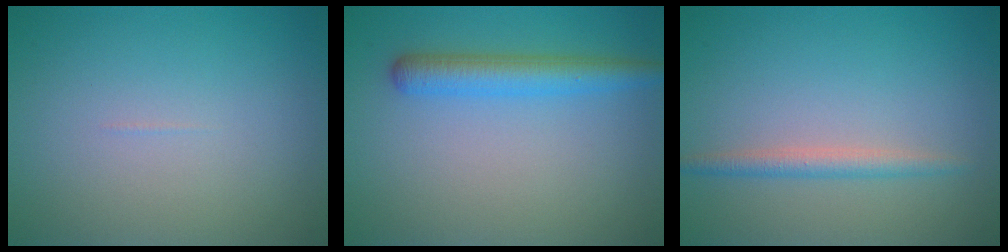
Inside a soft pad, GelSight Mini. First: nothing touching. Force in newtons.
{"total": 3.4, "press": 3.4, "slide": 0.2}
{"total": 1.8, "press": 1.8, "slide": 0.1}